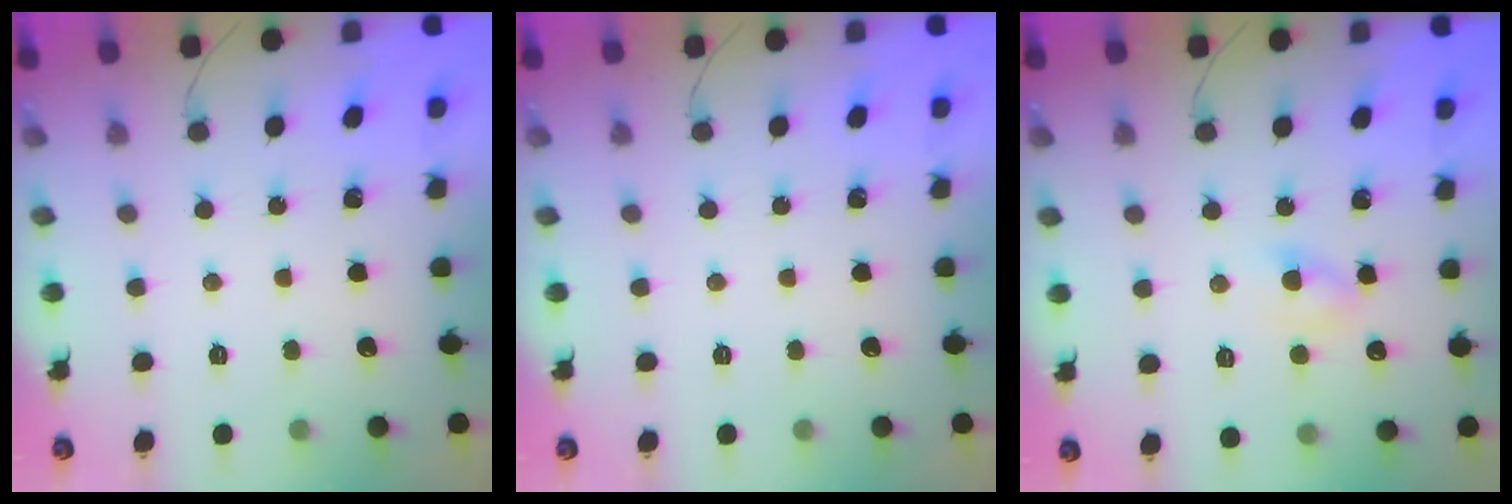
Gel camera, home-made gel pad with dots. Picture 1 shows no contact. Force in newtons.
{"total": 0.0}
{"total": 2.2, "press": 2.1, "slide": 0.9}